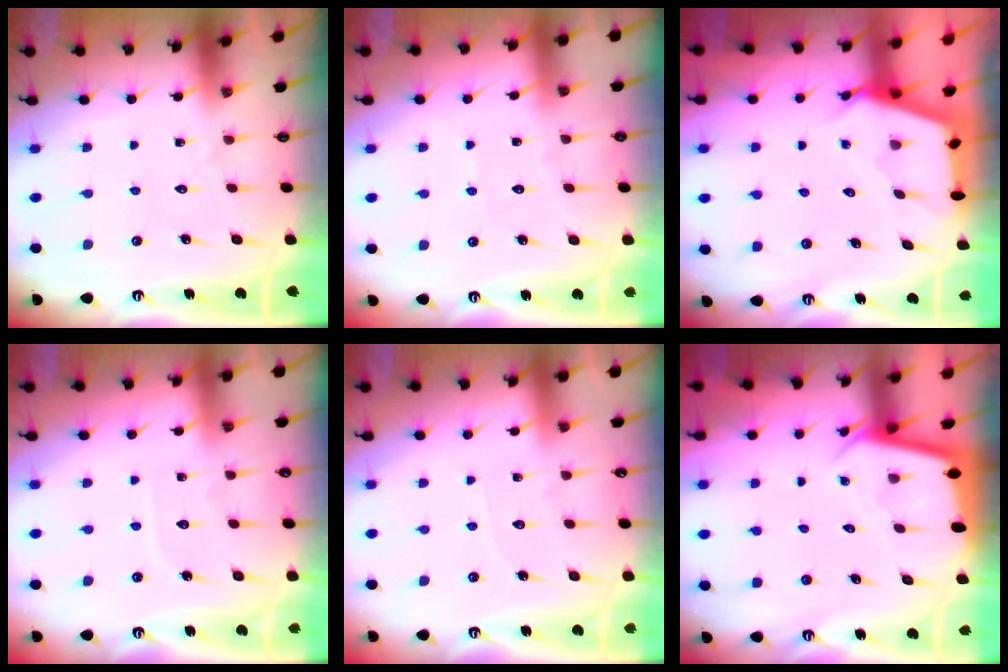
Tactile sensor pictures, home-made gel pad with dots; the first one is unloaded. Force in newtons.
{"total": 3.0, "press": 3.0, "slide": 0.2}
{"total": 2.6, "press": 2.5, "slide": 0.3}
{"total": 3.0, "press": 3.0, "slide": 0.4}
{"total": 2.7, "press": 2.7, "slide": 0.4}
{"total": 2.5, "press": 2.5, "slide": 0.1}